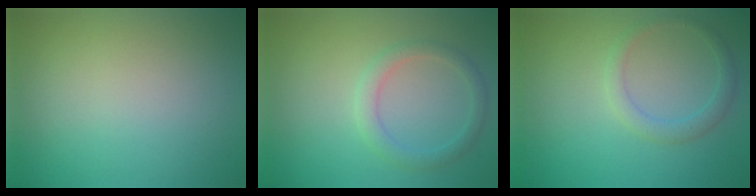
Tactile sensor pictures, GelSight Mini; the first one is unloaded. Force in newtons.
{"total": 2.2, "press": 2.2, "slide": 0.1}
{"total": 2.0, "press": 2.0, "slide": 0.1}